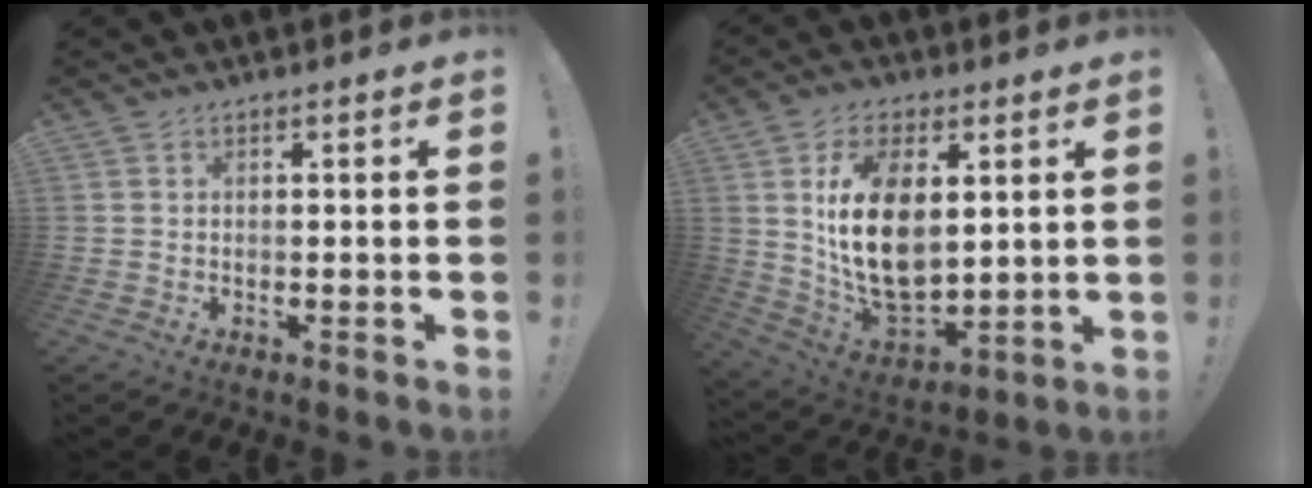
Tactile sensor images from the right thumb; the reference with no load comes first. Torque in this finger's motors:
{"motor_torque": [-0.09, 1.17, 0.95, 1.04, 0.19]}